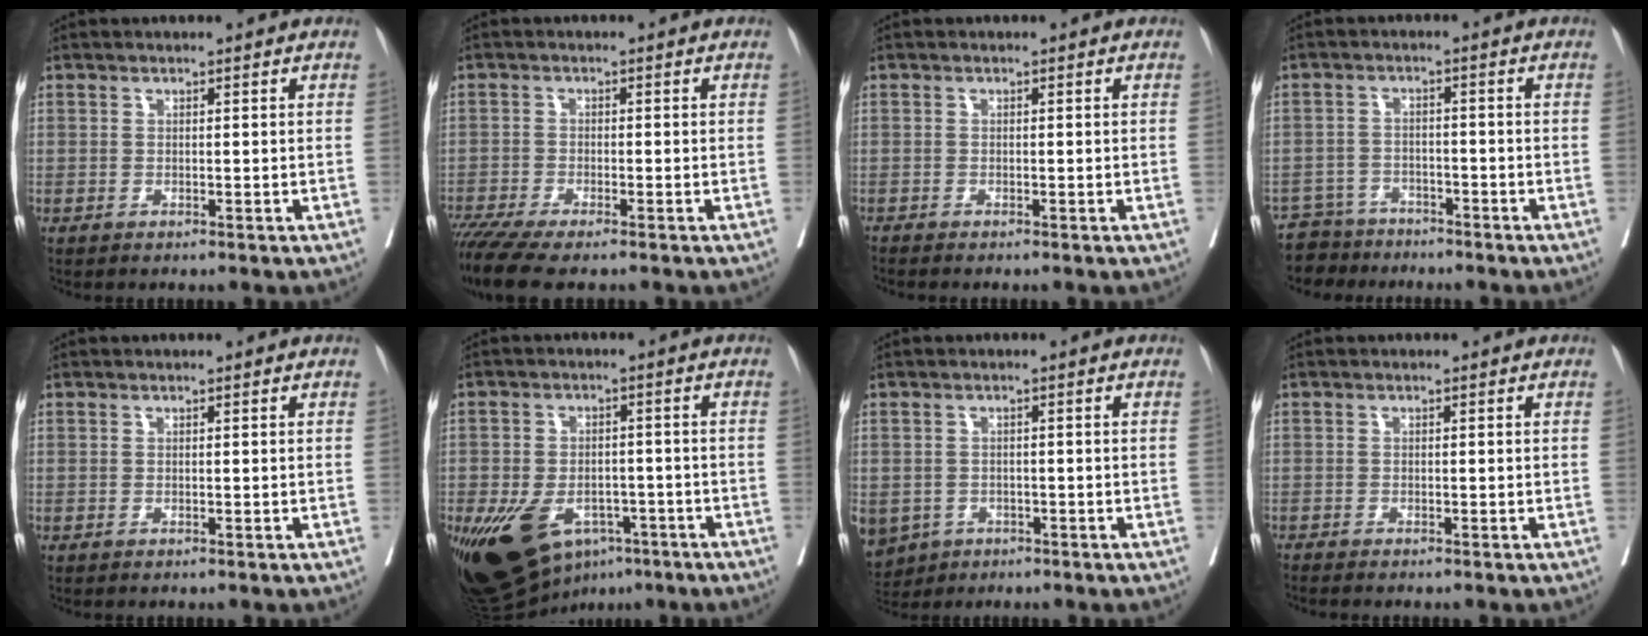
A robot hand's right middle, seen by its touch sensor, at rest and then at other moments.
{"total": 7.8, "force": [-6.2, 1.1, 4.6], "torque": [-0.080, -0.017, -0.106]}
{"total": 0.6, "force": [-0.6, -0.1, 0.1], "torque": [-0.006, -0.002, -0.014]}
{"total": 5.2, "force": [-4.5, 2.3, -1.2], "torque": [0.027, 0.006, -0.081]}
{"total": 0.0}
{"total": 17.0, "force": [-8.6, 10.5, 10.2], "torque": [-0.212, -0.009, -0.125]}
{"total": 11.8, "force": [-5.5, 9.6, 4.3], "torque": [-0.131, -0.008, -0.072]}
{"total": 0.8, "force": [-0.8, -0.1, 0.1], "torque": [-0.006, -0.003, -0.016]}